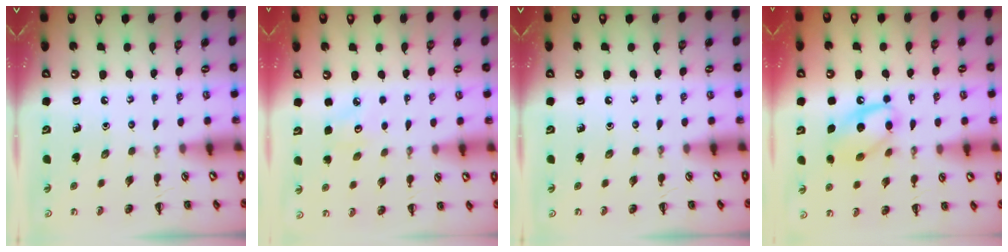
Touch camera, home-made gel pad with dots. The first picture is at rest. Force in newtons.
{"total": 2.4, "press": 2.3, "slide": 0.6}
{"total": 0.0}
{"total": 12.9, "press": 12.8, "slide": 1.6}